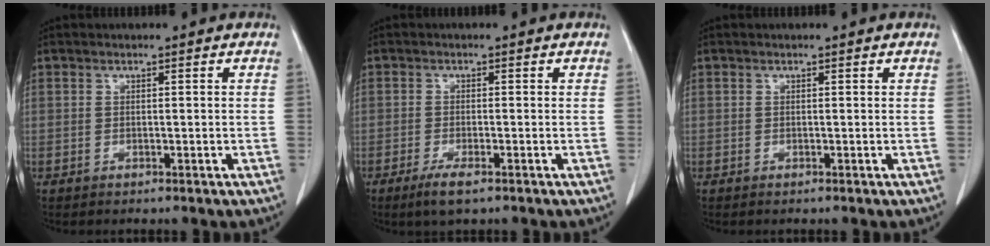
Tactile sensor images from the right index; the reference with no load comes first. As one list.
[{"total": 3.4, "force": [-2.1, 0.6, 2.6], "torque": [-0.049, -0.005, -0.037]}, {"total": 0.0}]